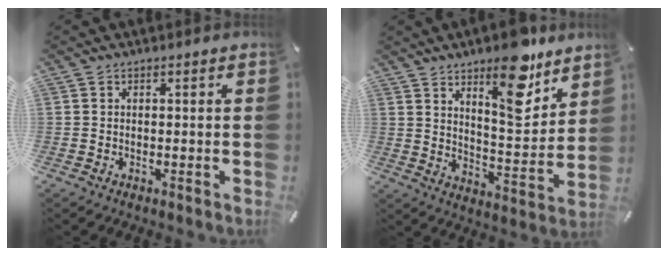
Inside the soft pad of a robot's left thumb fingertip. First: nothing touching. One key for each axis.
{"total": 14.9, "fx": 10.3, "fy": 5.5, "fz": 9.2, "tx": -0.123, "ty": -0.072, "tz": 0.174}